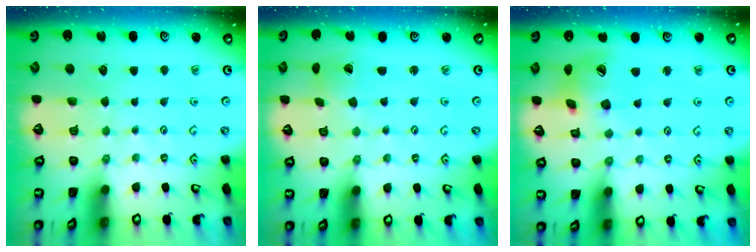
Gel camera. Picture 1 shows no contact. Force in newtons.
{"total": 1.1, "press": 1.1, "slide": 0.1}
{"total": 13.5, "press": 13.3, "slide": 1.9}